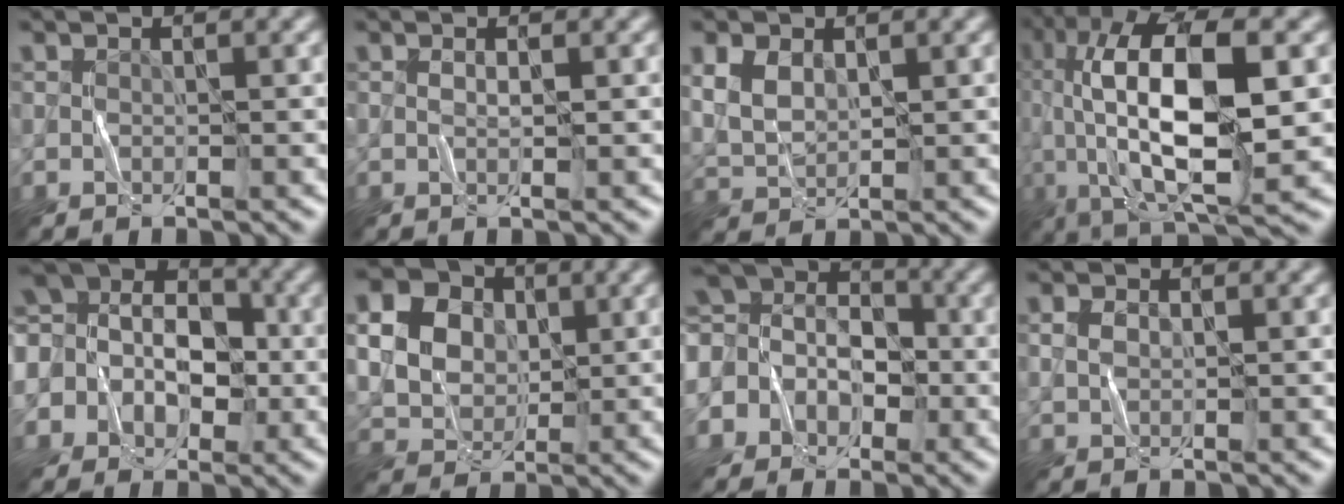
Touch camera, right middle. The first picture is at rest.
{"total": 0.8, "force": [0.0, 0.0, 0.8], "torque": [-0.021, 0.001, -0.001]}
{"total": 3.4, "force": [1.0, 2.2, 2.4], "torque": [-0.065, 0.000, 0.023]}
{"total": 14.2, "force": [0.5, 5.2, 13.2], "torque": [-0.252, 0.015, 0.006]}
{"total": 11.1, "force": [1.4, 9.0, 6.4], "torque": [-0.129, 0.045, -0.020]}
{"total": 13.6, "force": [3.9, 11.4, 6.3], "torque": [-0.162, 0.027, 0.069]}
{"total": 9.6, "force": [-0.2, 8.6, 4.2], "torque": [-0.121, 0.051, -0.054]}
{"total": 1.2, "force": [0.2, 0.8, 0.9], "torque": [-0.023, 0.003, 0.004]}